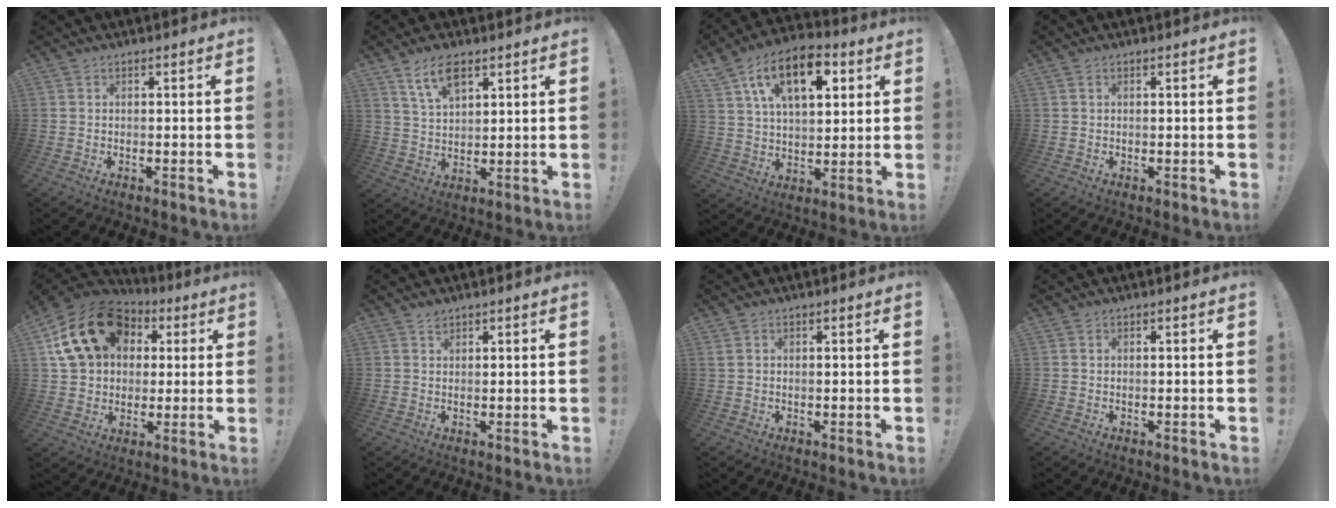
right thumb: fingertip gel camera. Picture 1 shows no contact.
{"total": 8.4, "force": [5.3, 3.8, 5.3], "torque": [-0.100, -0.011, 0.098]}
{"total": 16.4, "force": [7.4, 9.3, 11.4], "torque": [-0.189, -0.010, 0.130]}
{"total": 0.0}
{"total": 19.5, "force": [7.1, 14.9, 10.5], "torque": [-0.171, -0.018, 0.144]}
{"total": 1.3, "force": [1.2, 0.6, 0.2], "torque": [0.008, -0.008, 0.020]}
{"total": 0.8, "force": [0.4, 0.5, 0.5], "torque": [-0.013, 0.003, 0.009]}
{"total": 0.0}